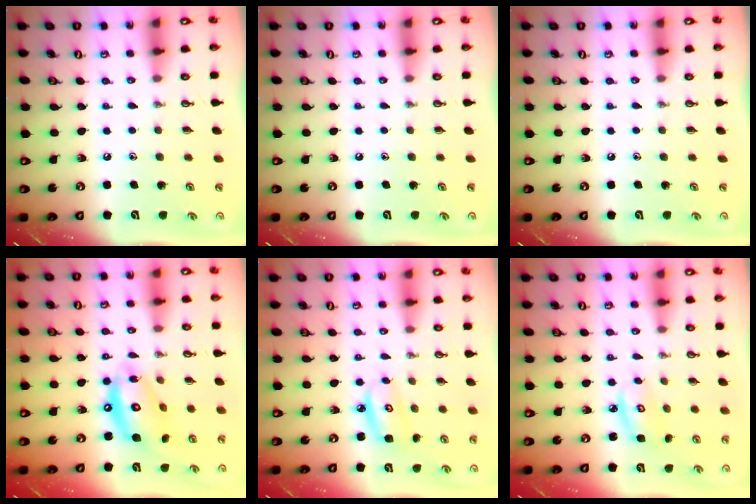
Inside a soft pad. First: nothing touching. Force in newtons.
{"total": 0.0}
{"total": 0.0}
{"total": 14.3, "press": 14.2, "slide": 1.2}
{"total": 5.6, "press": 5.5, "slide": 0.4}
{"total": 4.2, "press": 4.2, "slide": 0.3}